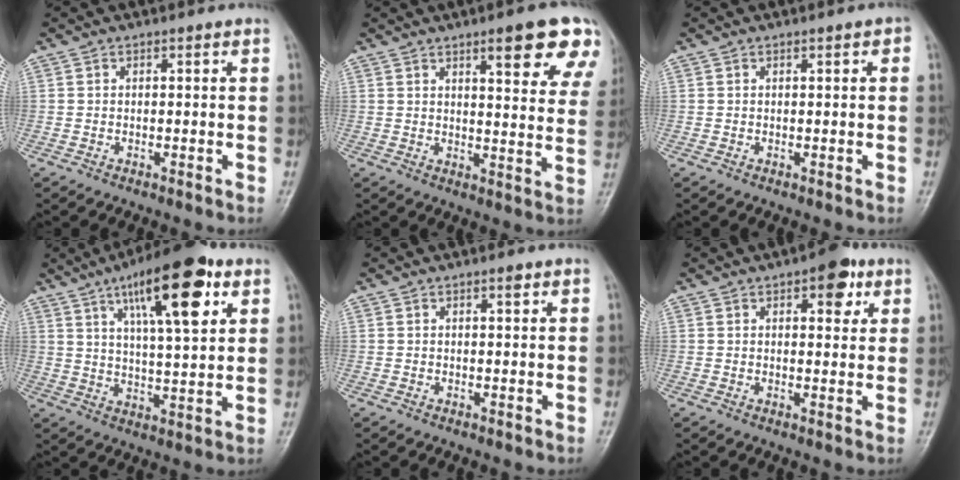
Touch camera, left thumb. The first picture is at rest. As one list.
[{"total": 13.9, "force": [8.0, 3.3, 10.9], "torque": [-0.106, -0.037, 0.099]}, {"total": 1.3, "force": [0.4, 0.4, 1.1], "torque": [-0.013, 0.002, 0.004]}, {"total": 17.5, "force": [8.3, 5.3, 14.5], "torque": [-0.202, -0.023, 0.130]}, {"total": 1.3, "force": [0.8, 0.4, 0.9], "torque": [-0.012, -0.002, 0.011]}, {"total": 6.6, "force": [3.3, 3.2, 4.8], "torque": [-0.036, -0.009, 0.035]}]